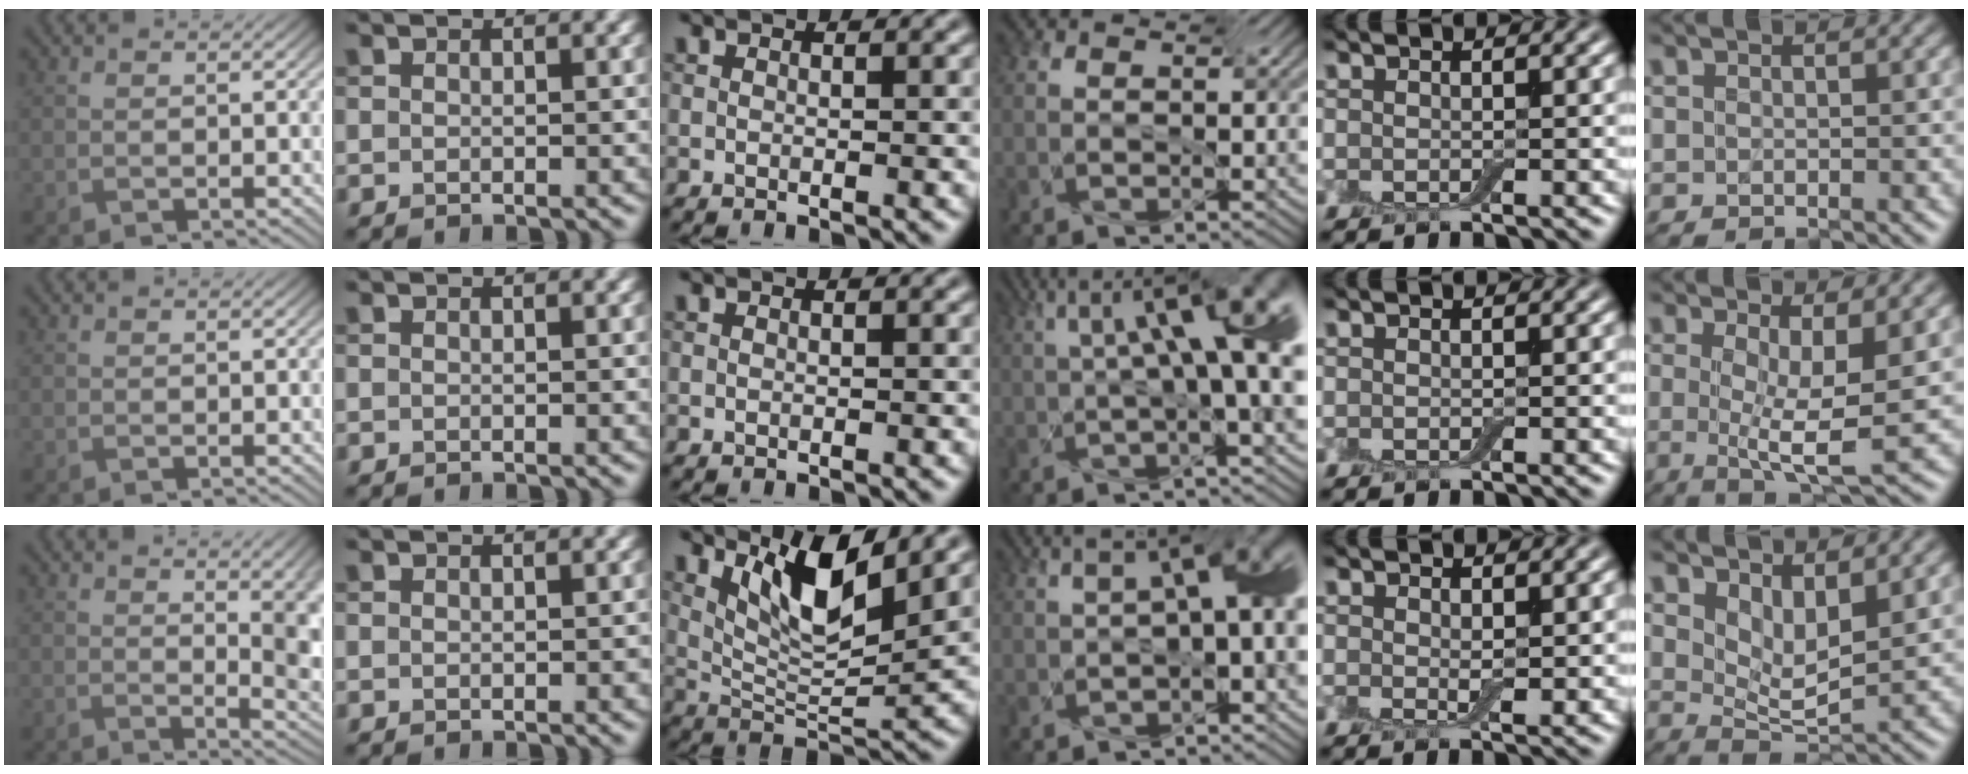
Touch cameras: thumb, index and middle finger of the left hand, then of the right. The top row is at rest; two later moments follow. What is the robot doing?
{"motion": "screw", "object": "jar lid"}